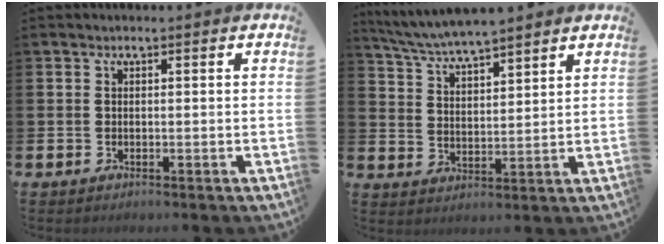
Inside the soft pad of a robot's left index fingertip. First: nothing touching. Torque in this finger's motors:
{"motor_torque": [0.97, -1.17, 0.58, 0.21]}